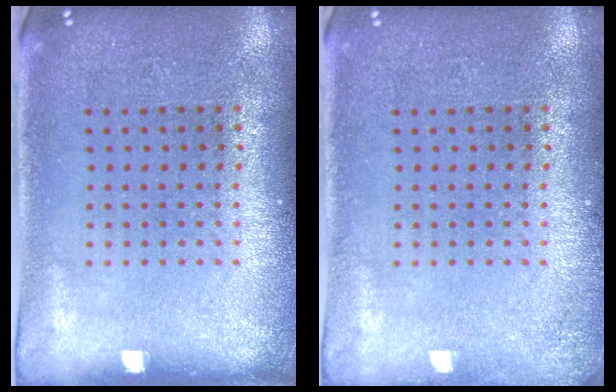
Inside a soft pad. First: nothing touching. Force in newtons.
{"total": 1.0, "press": 1.0, "slide": 0.3}